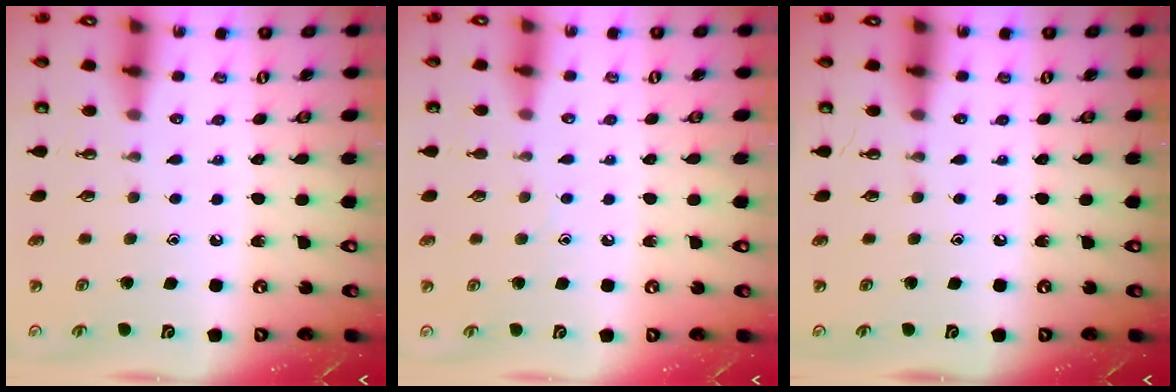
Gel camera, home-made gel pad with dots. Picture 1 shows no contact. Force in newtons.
{"total": 2.9, "press": 2.9, "slide": 0.3}
{"total": 0.0}